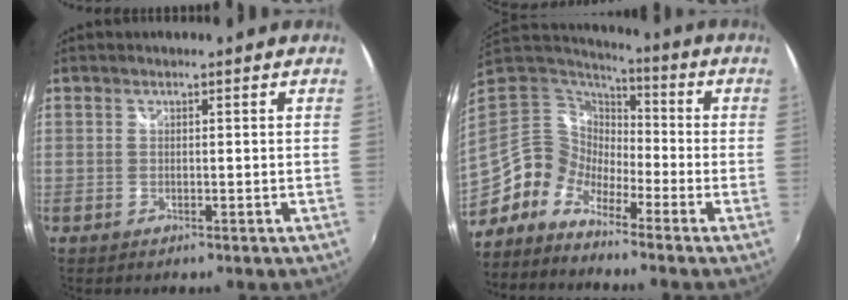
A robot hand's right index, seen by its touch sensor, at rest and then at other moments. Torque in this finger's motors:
{"motor_torque": [0.03, 0.08, -0.57, -0.21]}